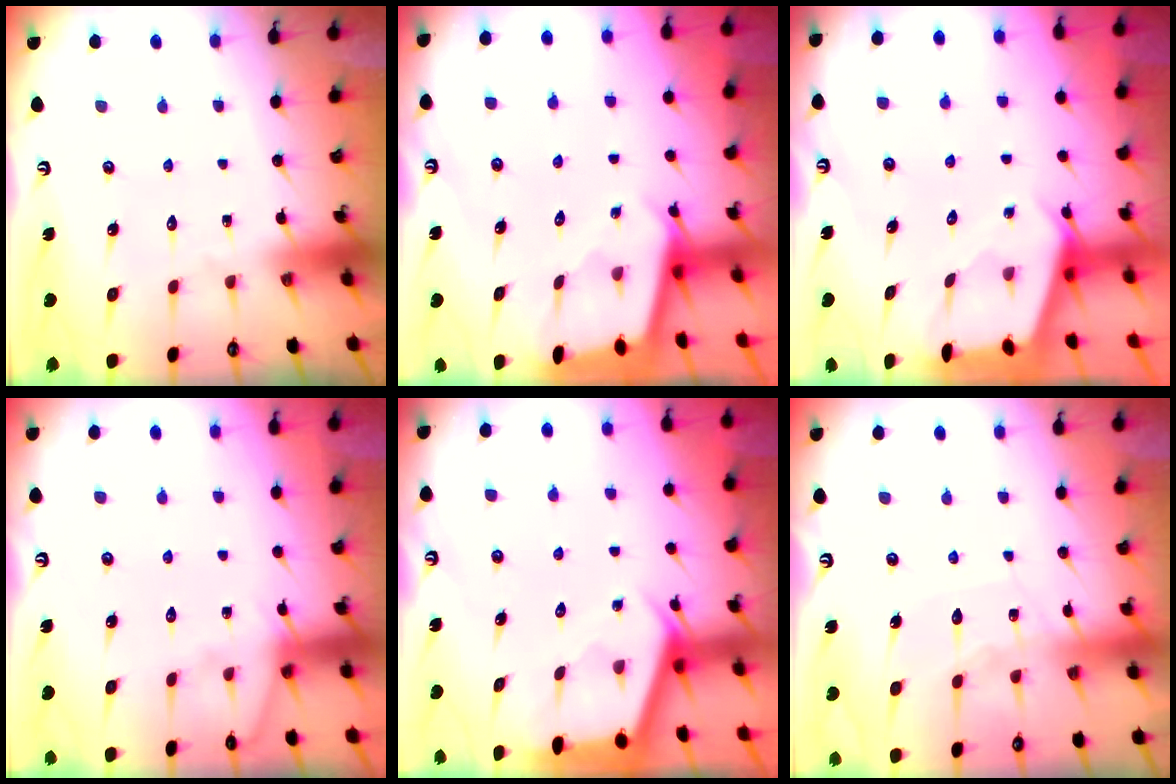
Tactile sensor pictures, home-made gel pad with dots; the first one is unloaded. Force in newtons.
{"total": 1.8, "press": 1.8, "slide": 0.2}
{"total": 2.4, "press": 2.4, "slide": 0.3}
{"total": 4.2, "press": 4.2, "slide": 0.6}
{"total": 2.9, "press": 2.9, "slide": 0.3}
{"total": 8.8, "press": 8.8, "slide": 0.8}